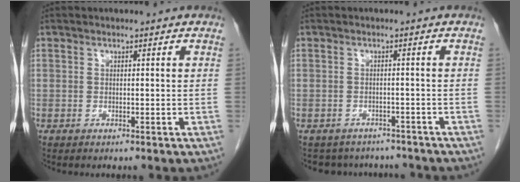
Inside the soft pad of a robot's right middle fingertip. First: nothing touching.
{"total": 7.2, "force": [-6.5, 3.1, 0.5], "torque": [-0.003, 0.014, -0.075]}